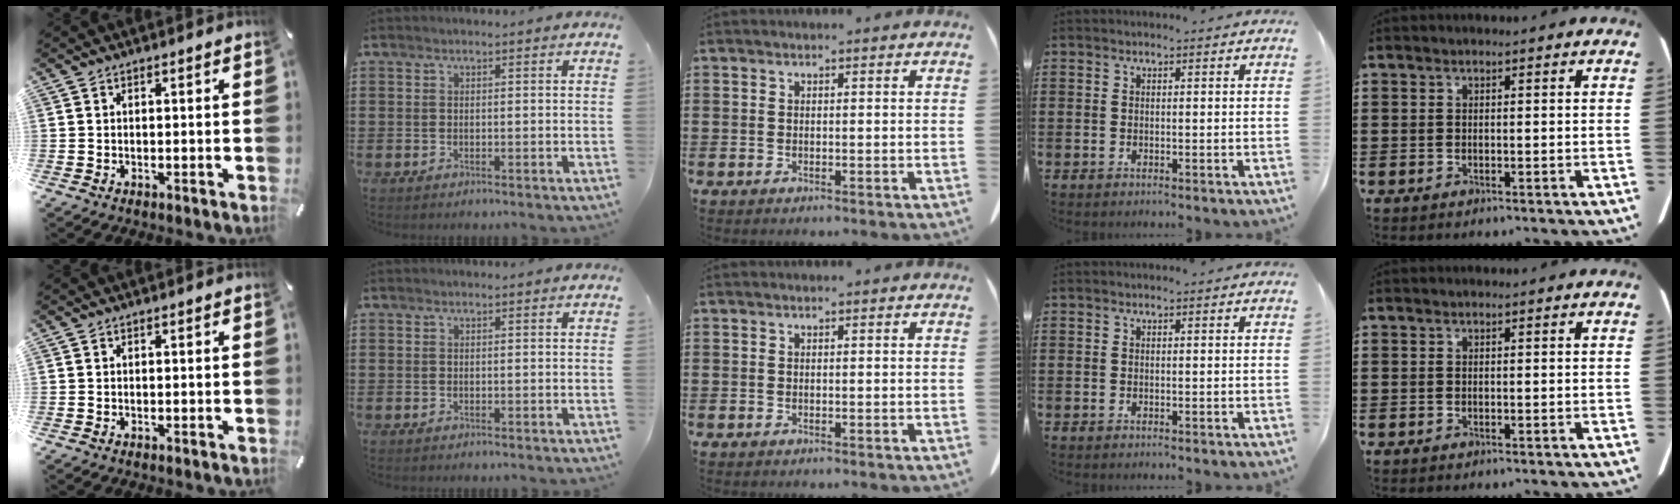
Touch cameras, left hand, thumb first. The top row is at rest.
{}